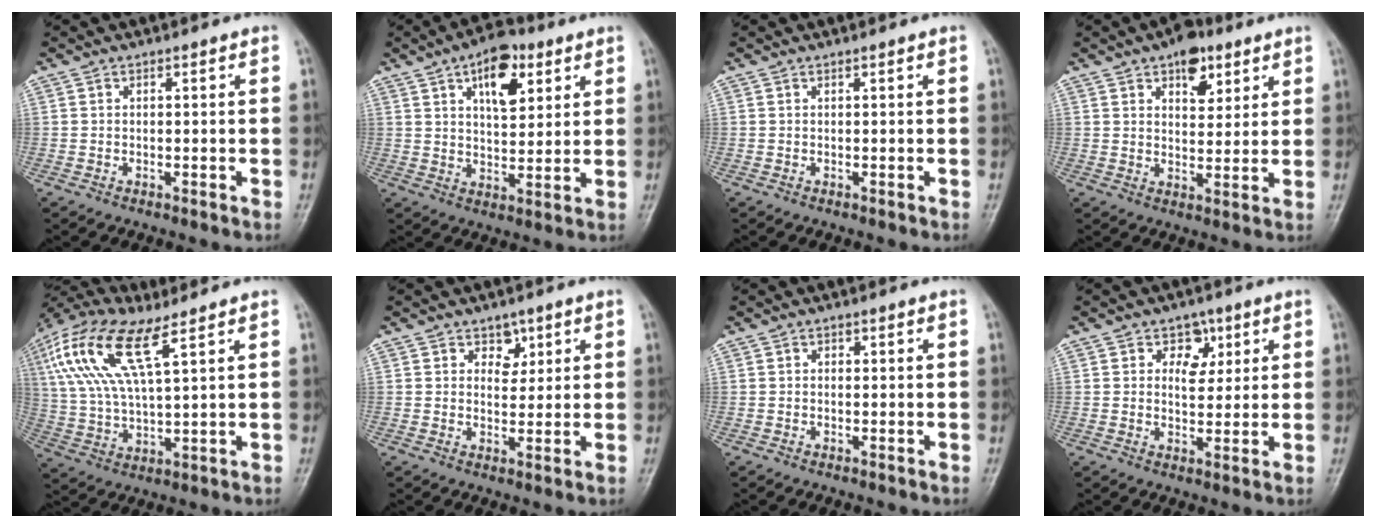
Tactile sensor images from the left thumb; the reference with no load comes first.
{"total": 11.0, "force": [5.0, 5.7, 8.0], "torque": [-0.092, -0.017, 0.077]}
{"total": 0.0}
{"total": 8.0, "force": [4.4, 4.6, 4.9], "torque": [-0.037, -0.017, 0.061]}
{"total": 17.1, "force": [7.8, 6.0, 14.0], "torque": [-0.310, 0.003, 0.150]}
{"total": 3.9, "force": [1.8, 3.0, 1.7], "torque": [0.005, -0.010, 0.027]}
{"total": 0.8, "force": [0.0, 0.6, 0.4], "torque": [-0.002, 0.002, -0.002]}
{"total": 5.7, "force": [2.1, 4.3, 3.0], "torque": [-0.008, -0.005, 0.029]}